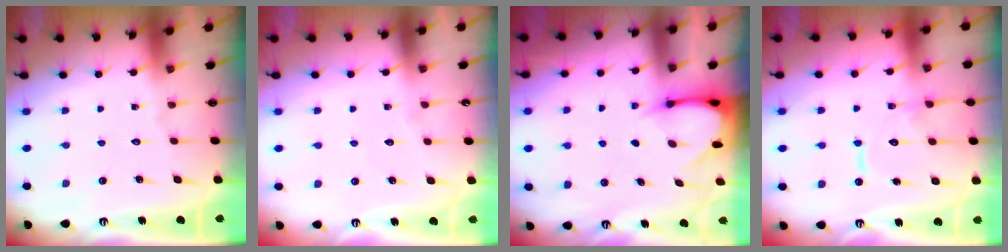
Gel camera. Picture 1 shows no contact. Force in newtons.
{"total": 3.9, "press": 3.8, "slide": 0.3}
{"total": 3.6, "press": 3.5, "slide": 0.3}
{"total": 12.0, "press": 11.9, "slide": 1.3}